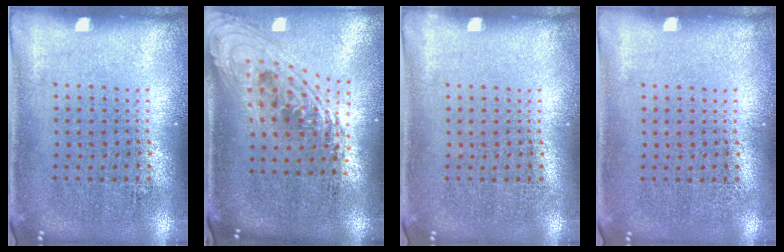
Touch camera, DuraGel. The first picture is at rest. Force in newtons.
{"total": 2.4, "press": 1.7, "slide": 1.7}
{"total": 0.0}
{"total": 0.0}